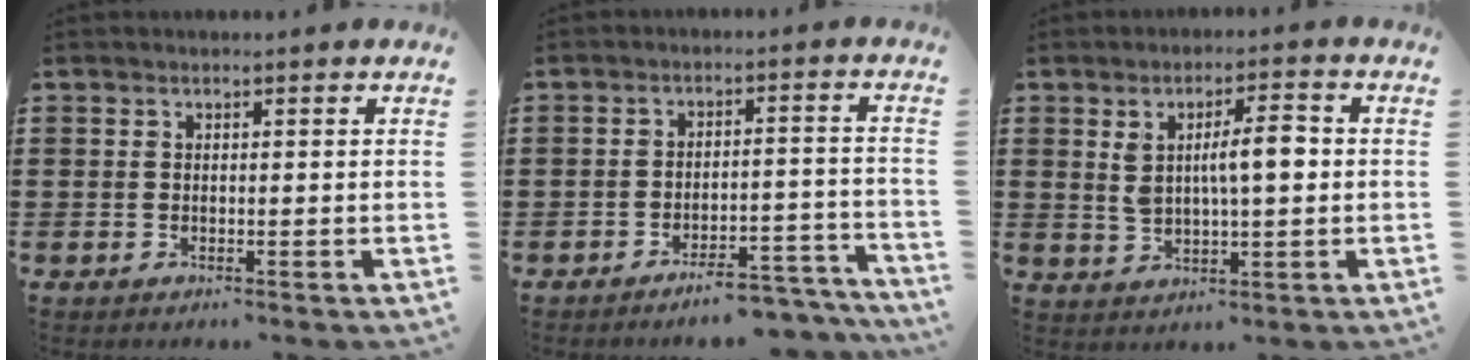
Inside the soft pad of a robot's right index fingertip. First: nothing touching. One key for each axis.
{"total": 5.5, "fx": -5.2, "fy": 0.8, "fz": 1.7, "tx": -0.023, "ty": 0.011, "tz": -0.099}
{"total": 6.9, "fx": 0.9, "fy": 2.3, "fz": 6.4, "tx": -0.114, "ty": 0.004, "tz": 0.011}